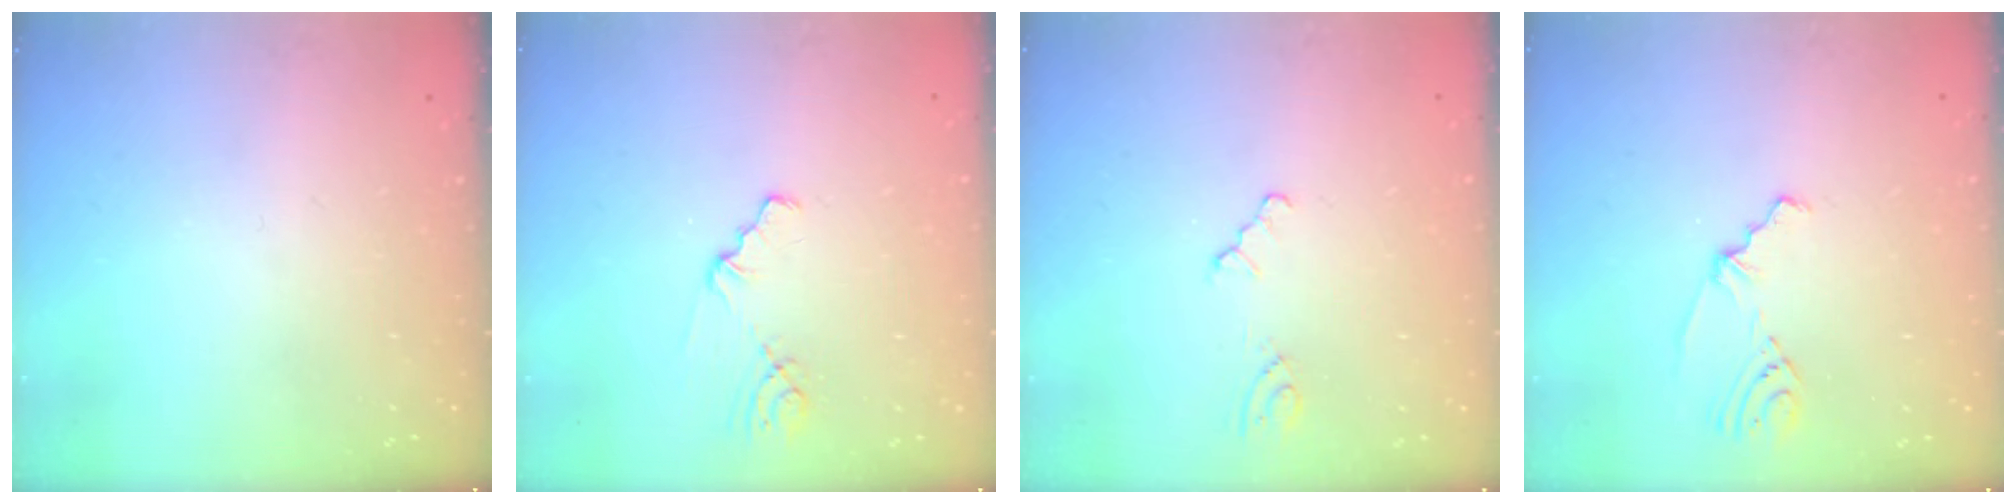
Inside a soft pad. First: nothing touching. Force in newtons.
{"total": 1.1, "press": 1.0, "slide": 0.2}
{"total": 2.1, "press": 2.0, "slide": 0.4}
{"total": 2.5, "press": 2.1, "slide": 1.4}